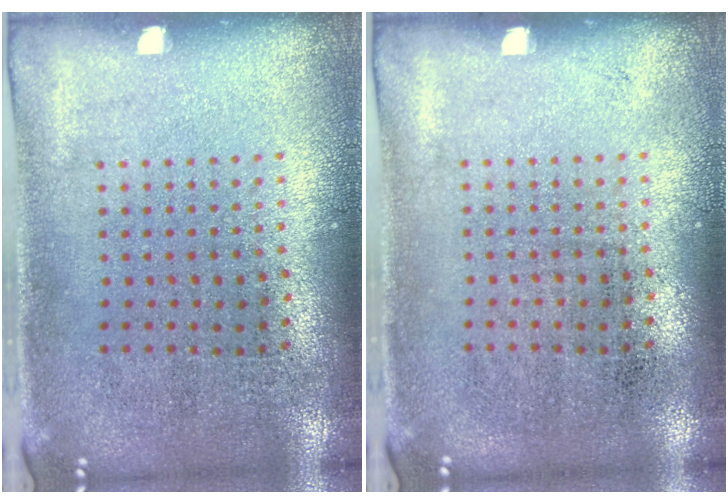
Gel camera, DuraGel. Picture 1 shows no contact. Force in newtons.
{"total": 0.0}